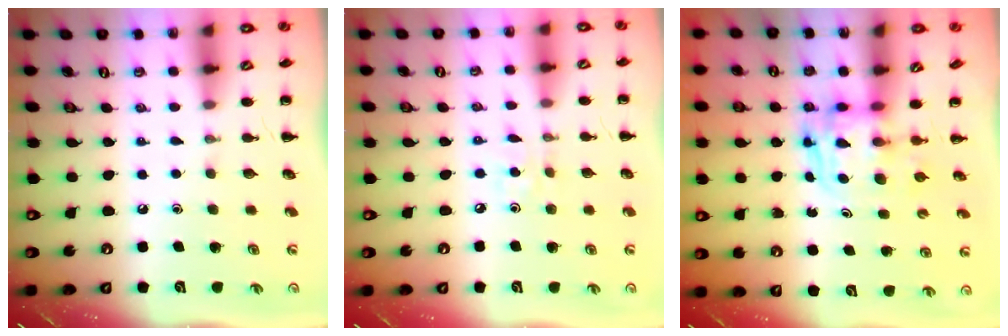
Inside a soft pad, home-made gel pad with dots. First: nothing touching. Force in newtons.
{"total": 2.0, "press": 1.9, "slide": 0.6}
{"total": 2.8, "press": 2.8, "slide": 0.2}